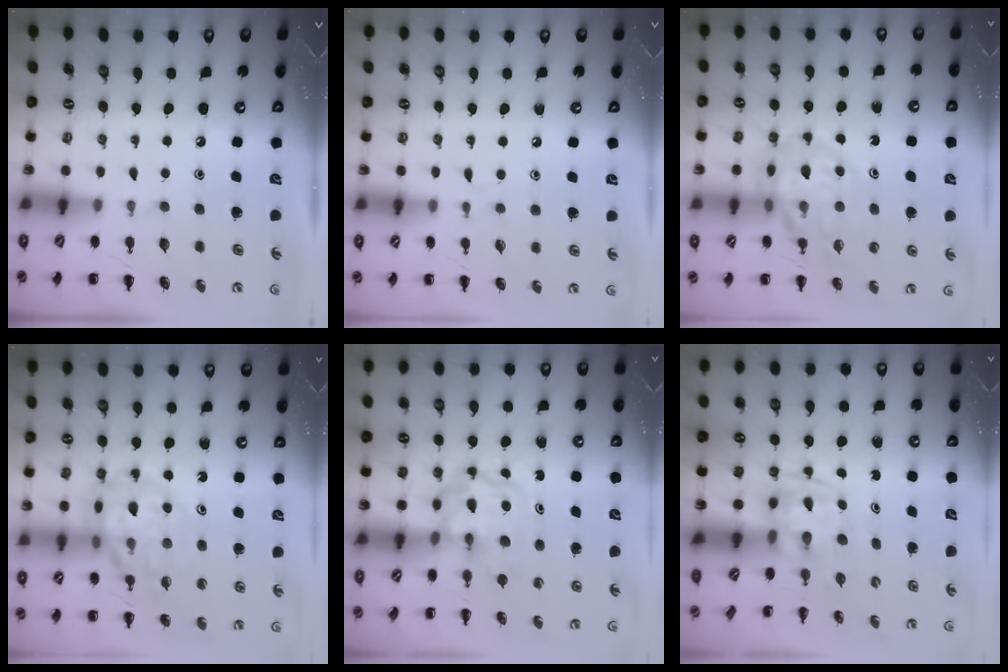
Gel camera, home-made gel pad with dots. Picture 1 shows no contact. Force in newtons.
{"total": 2.8, "press": 2.4, "slide": 1.4}
{"total": 14.7, "press": 14.3, "slide": 3.6}
{"total": 17.0, "press": 16.7, "slide": 3.2}
{"total": 3.9, "press": 3.9, "slide": 0.5}
{"total": 3.2, "press": 3.2, "slide": 0.3}